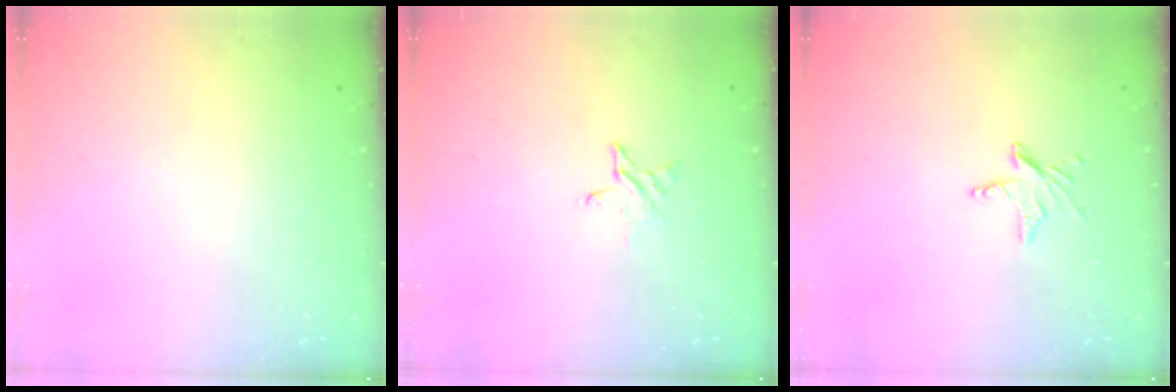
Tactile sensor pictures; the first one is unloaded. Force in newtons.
{"total": 4.0, "press": 3.9, "slide": 0.3}
{"total": 5.1, "press": 5.1, "slide": 0.5}